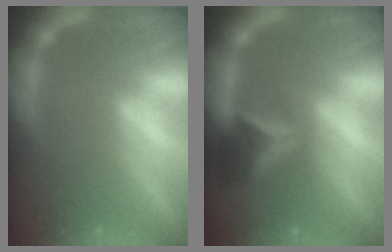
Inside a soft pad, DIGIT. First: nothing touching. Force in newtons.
{"total": 4.9}